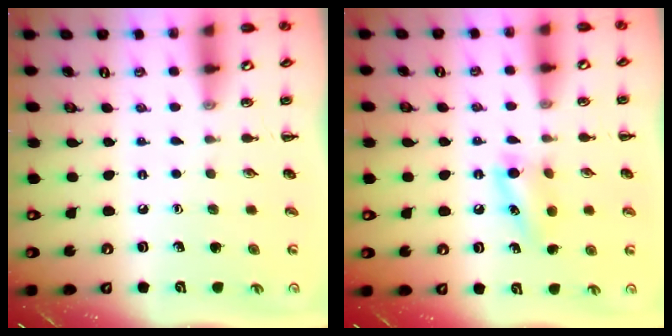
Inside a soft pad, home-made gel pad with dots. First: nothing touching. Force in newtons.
{"total": 5.2, "press": 5.1, "slide": 1.3}